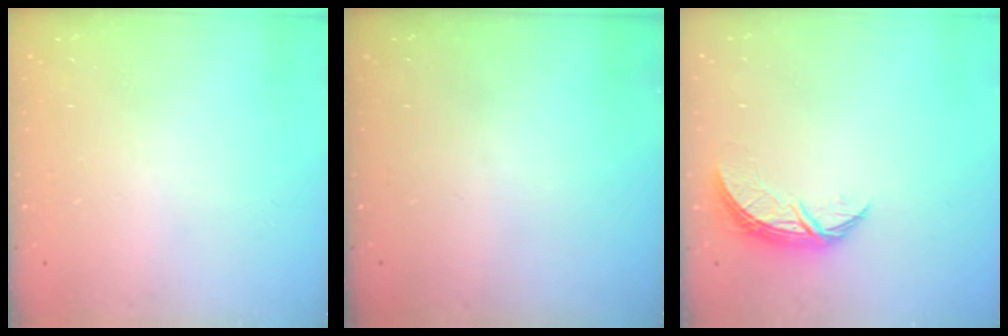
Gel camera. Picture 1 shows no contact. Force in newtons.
{"total": 0.0}
{"total": 7.3, "press": 7.3, "slide": 0.5}